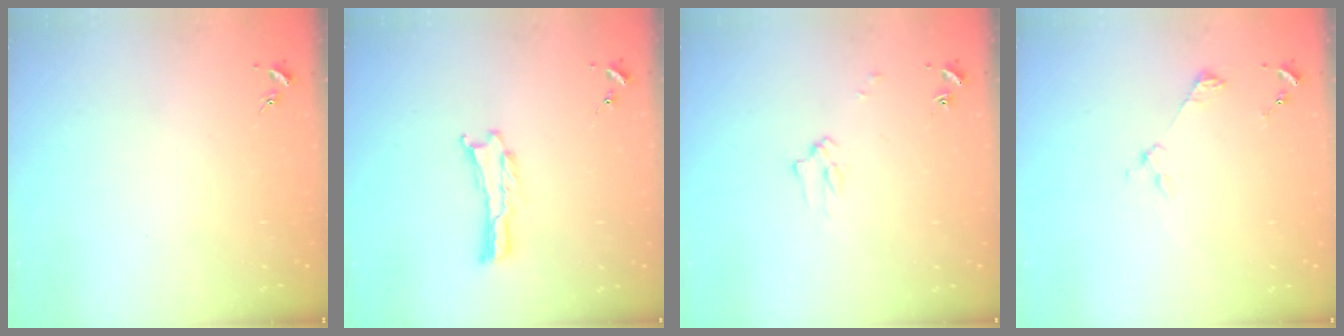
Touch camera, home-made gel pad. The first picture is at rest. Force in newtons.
{"total": 0.0}
{"total": 2.2, "press": 2.2, "slide": 0.2}
{"total": 2.5, "press": 2.5, "slide": 0.2}